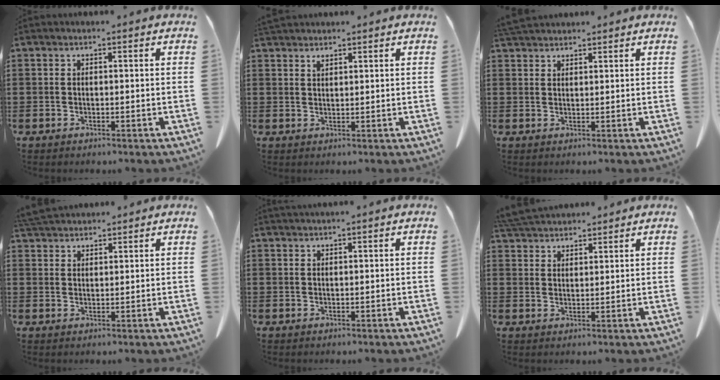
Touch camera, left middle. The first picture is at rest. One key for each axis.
{"total": 1.4, "fx": 1.3, "fy": 0.3, "fz": 0.4, "tx": -0.010, "ty": 0.000, "tz": 0.025}
{"total": 2.8, "fx": 2.6, "fy": 0.6, "fz": 0.7, "tx": -0.021, "ty": 0.000, "tz": 0.052}
{"total": 3.7, "fx": 3.6, "fy": 0.6, "fz": 0.9, "tx": -0.029, "ty": -0.003, "tz": 0.069}
{"total": 0.9, "fx": 0.8, "fy": -0.1, "fz": 0.3, "tx": -0.007, "ty": -0.002, "tz": 0.015}
{"total": 4.7, "fx": 4.6, "fy": 0.7, "fz": 0.9, "tx": -0.030, "ty": -0.009, "tz": 0.088}